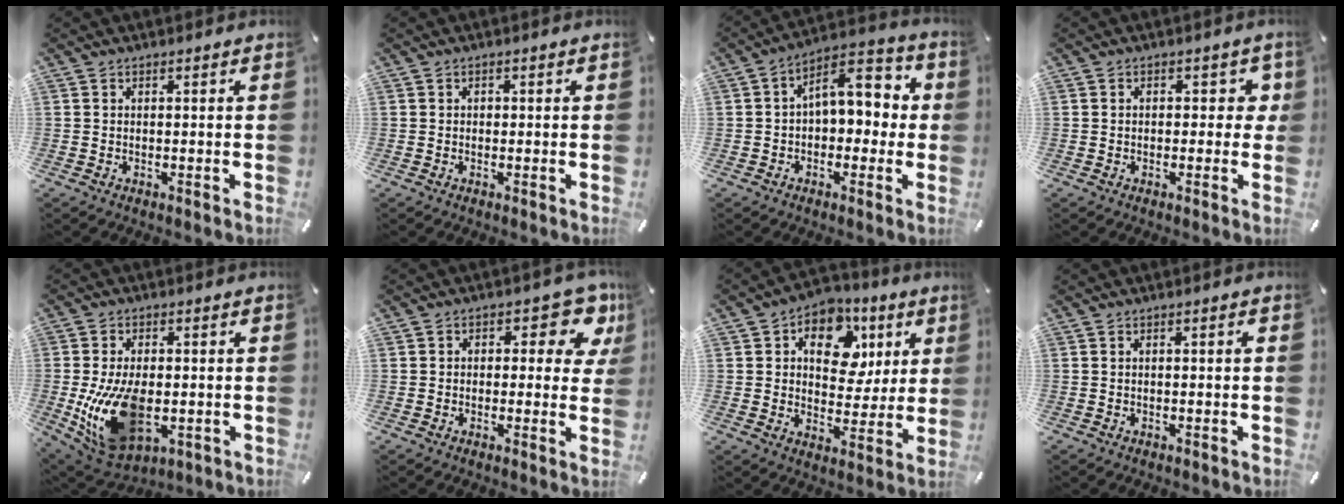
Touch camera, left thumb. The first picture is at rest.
{"total": 0.6, "force": [-0.1, 0.5, 0.2], "torque": [-0.002, 0.005, -0.004]}
{"total": 8.3, "force": [2.0, 5.9, 5.5], "torque": [-0.071, -0.015, 0.028]}
{"total": 3.5, "force": [0.3, 2.4, 2.5], "torque": [-0.018, -0.002, -0.005]}
{"total": 17.0, "force": [-2.6, 10.5, 13.1], "torque": [-0.266, -0.011, -0.037]}
{"total": 9.8, "force": [3.9, 5.7, 7.0], "torque": [-0.084, -0.020, 0.065]}
{"total": 13.3, "force": [4.5, 9.7, 7.9], "torque": [-0.111, -0.012, 0.079]}
{"total": 1.0, "force": [-0.2, 0.2, 1.0], "torque": [-0.017, 0.000, -0.004]}